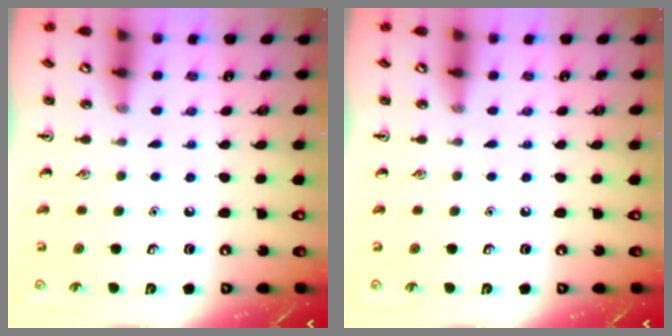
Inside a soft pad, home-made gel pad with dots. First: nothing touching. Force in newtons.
{"total": 0.0}